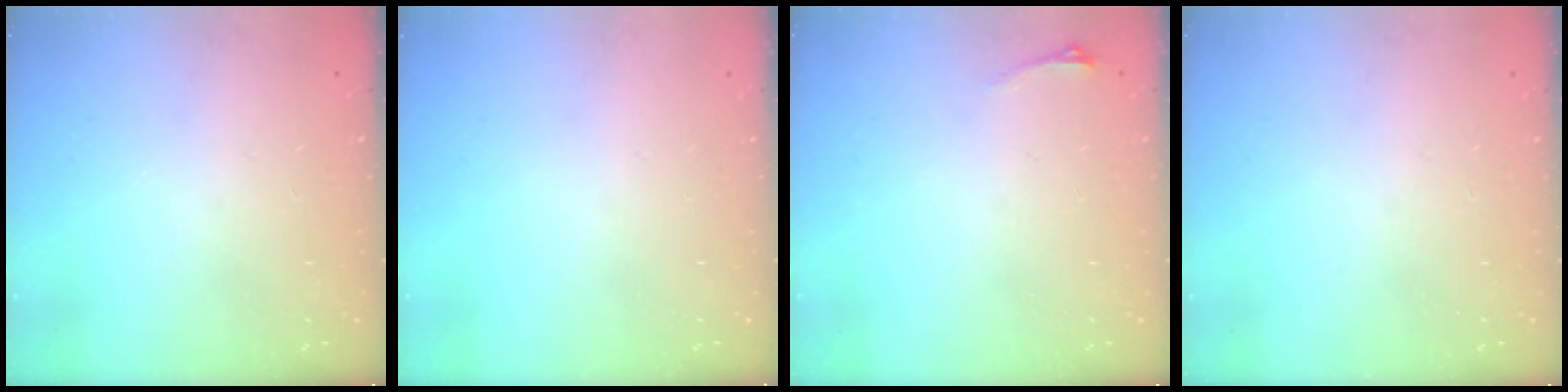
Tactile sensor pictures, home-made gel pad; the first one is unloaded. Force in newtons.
{"total": 0.0}
{"total": 2.9, "press": 2.6, "slide": 1.5}
{"total": 8.9, "press": 3.1, "slide": 8.3}